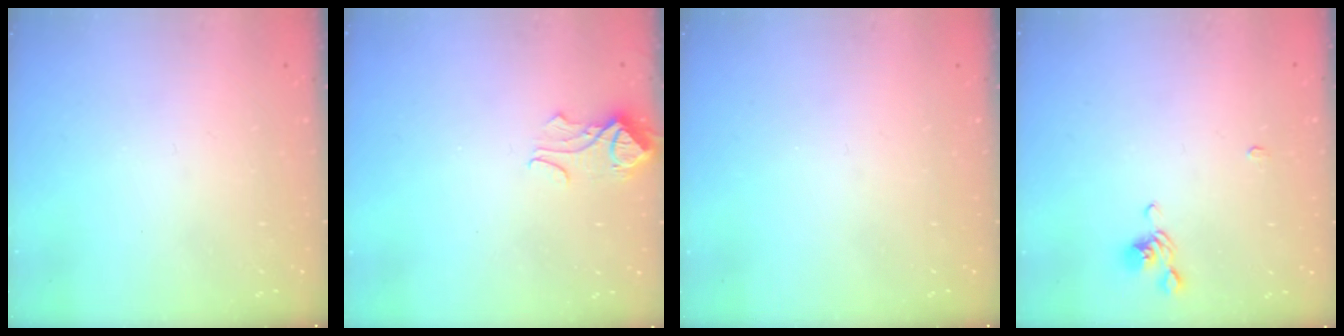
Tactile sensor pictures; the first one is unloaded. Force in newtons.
{"total": 2.4, "press": 2.3, "slide": 0.5}
{"total": 0.0}
{"total": 1.0, "press": 0.8, "slide": 0.5}